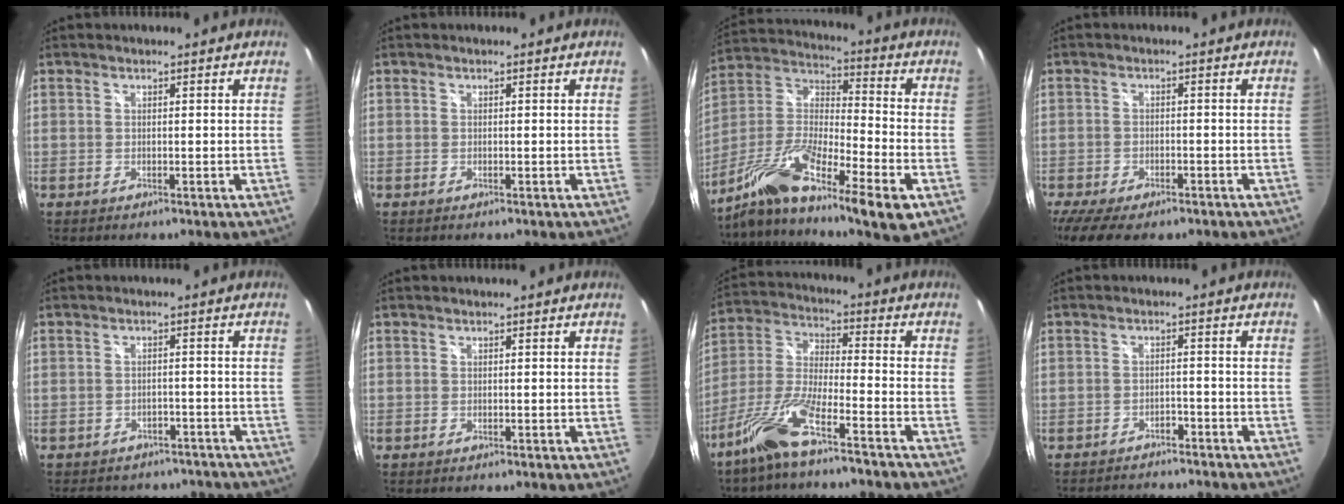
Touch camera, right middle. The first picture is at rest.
{"total": 0.0}
{"total": 19.6, "force": [-10.8, 3.7, 16.0], "torque": [-0.295, -0.028, -0.207]}
{"total": 10.8, "force": [-8.1, 3.6, 6.1], "torque": [-0.141, -0.039, -0.135]}
{"total": 13.7, "force": [-11.3, 6.1, 4.5], "torque": [-0.096, 0.007, -0.136]}
{"total": 0.0}
{"total": 11.4, "force": [-8.2, 1.4, 7.8], "torque": [-0.177, -0.002, -0.160]}
{"total": 9.0, "force": [-8.2, 2.3, 2.9], "torque": [-0.067, -0.001, -0.114]}